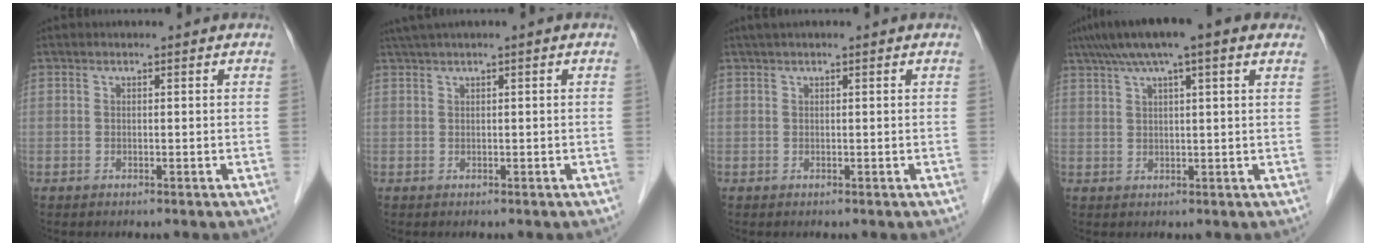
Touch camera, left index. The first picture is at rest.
{"total": 2.0, "force": [1.1, -0.2, 1.6], "torque": [-0.041, 0.020, 0.027]}
{"total": 1.4, "force": [1.2, 0.1, 0.9], "torque": [-0.014, 0.023, 0.023]}
{"total": 11.1, "force": [7.2, 1.3, 8.4], "torque": [-0.134, 0.047, 0.106]}